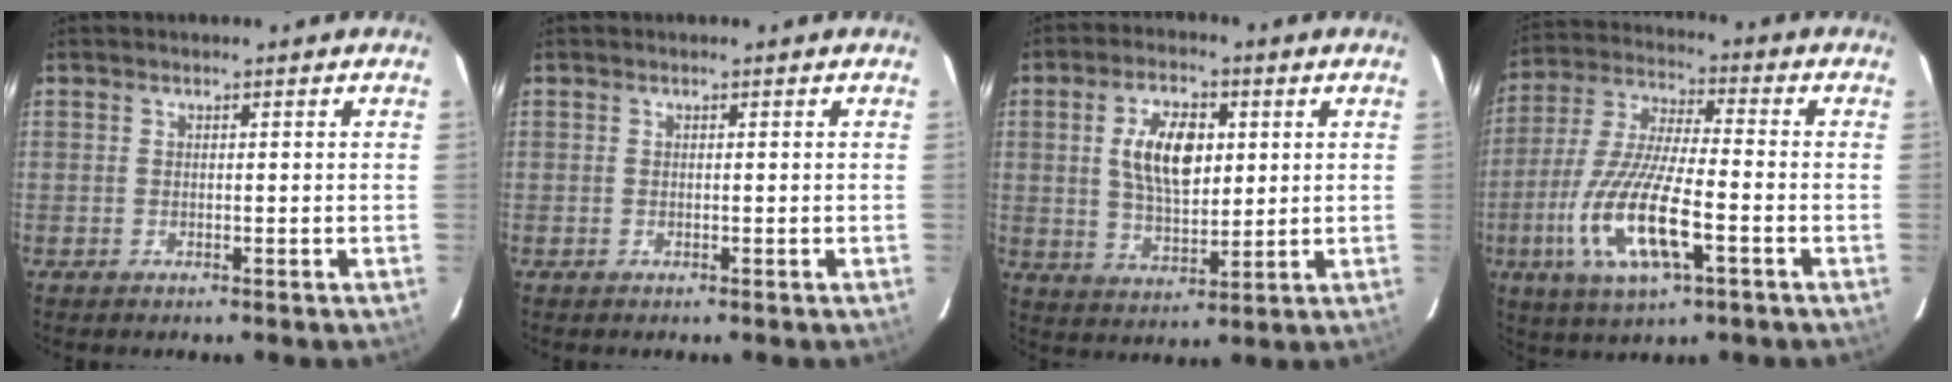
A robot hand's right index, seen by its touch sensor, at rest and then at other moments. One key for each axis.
{"total": 0.0}
{"total": 10.5, "fx": 2.3, "fy": 5.3, "fz": 8.8, "tx": -0.162, "ty": 0.009, "tz": 0.046}
{"total": 16.6, "fx": -5.8, "fy": 4.6, "fz": 14.8, "tx": -0.315, "ty": -0.017, "tz": -0.111}